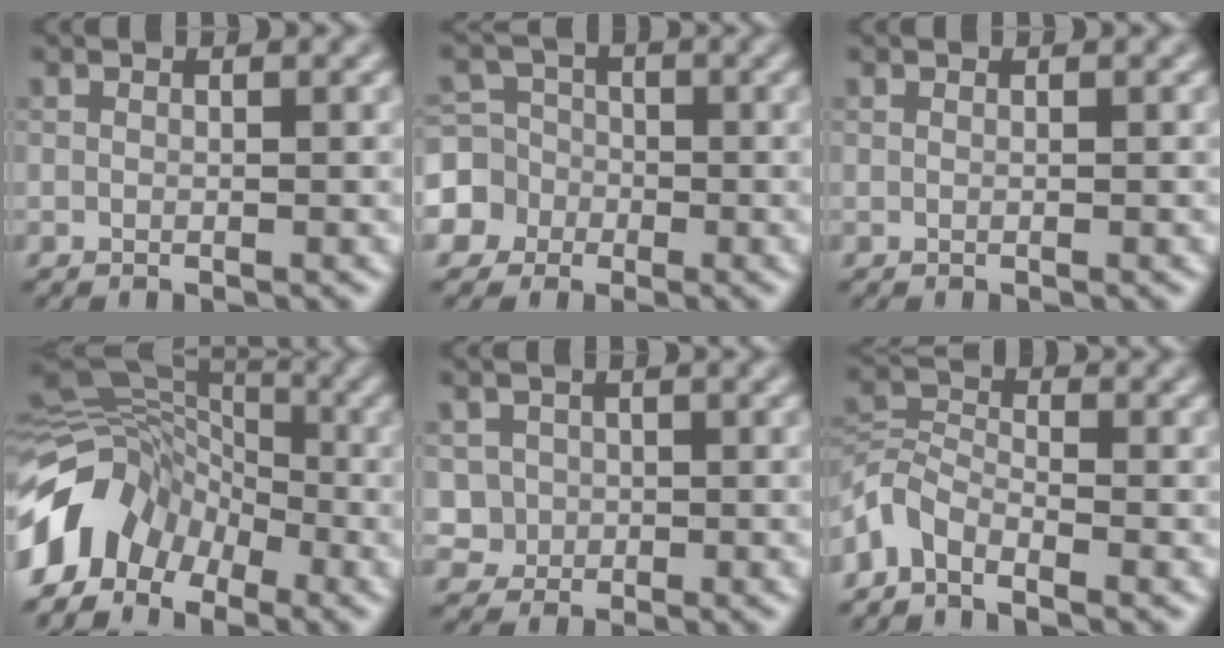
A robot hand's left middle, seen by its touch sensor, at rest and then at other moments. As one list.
[{"total": 6.2, "force": [-1.7, 5.9, 1.0], "torque": [-0.015, 0.014, -0.062]}, {"total": 0.0}, {"total": 9.0, "force": [-4.6, 6.0, 4.8], "torque": [-0.089, 0.000, -0.108]}, {"total": 2.7, "force": [-0.1, 2.7, 0.3], "torque": [0.004, 0.008, 0.005]}, {"total": 3.3, "force": [-2.7, 1.5, 1.3], "torque": [-0.028, 0.002, -0.069]}]